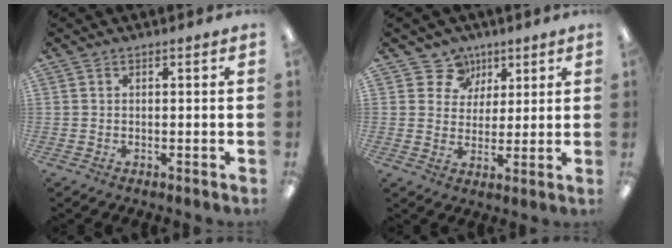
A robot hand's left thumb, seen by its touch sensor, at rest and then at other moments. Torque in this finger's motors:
{"motor_torque": [-0.32, -0.15, -0.17, -0.20, -0.05]}